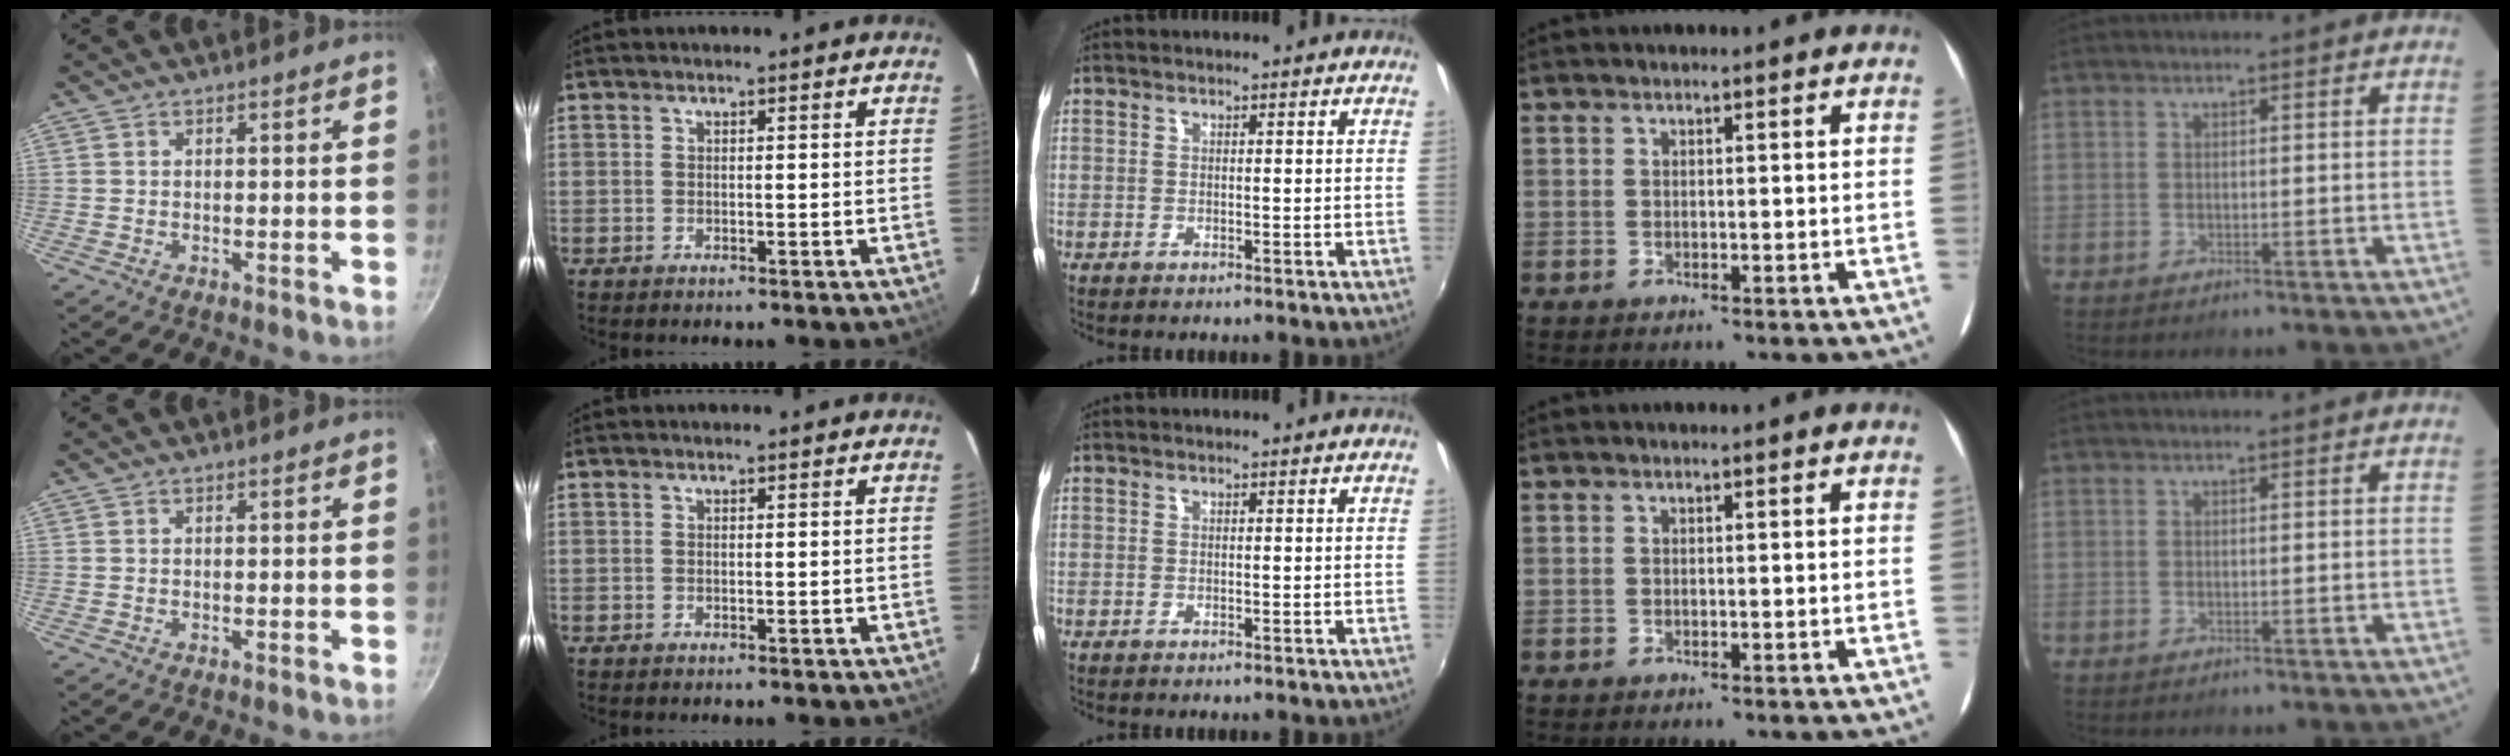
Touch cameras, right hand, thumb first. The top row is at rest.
{}